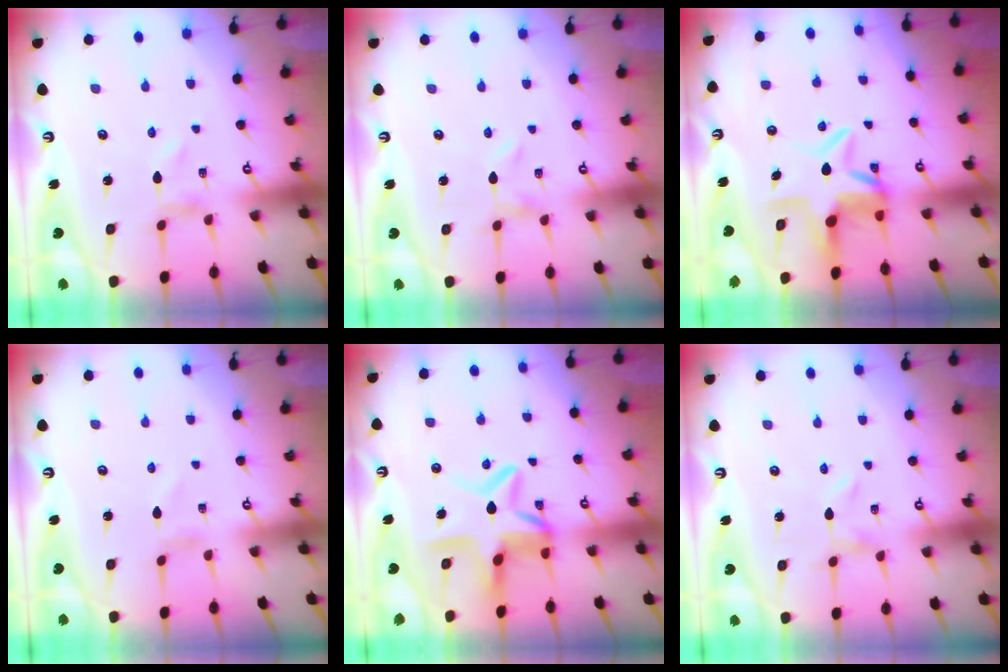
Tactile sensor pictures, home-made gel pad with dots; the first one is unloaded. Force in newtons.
{"total": 0.0}
{"total": 7.2, "press": 7.1, "slide": 0.8}
{"total": 0.7, "press": 0.7, "slide": 0.2}
{"total": 11.1, "press": 11.0, "slide": 1.7}
{"total": 0.0}